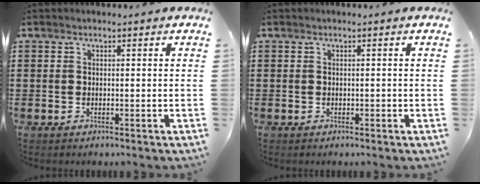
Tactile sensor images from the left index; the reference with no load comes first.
{"total": 0.0}